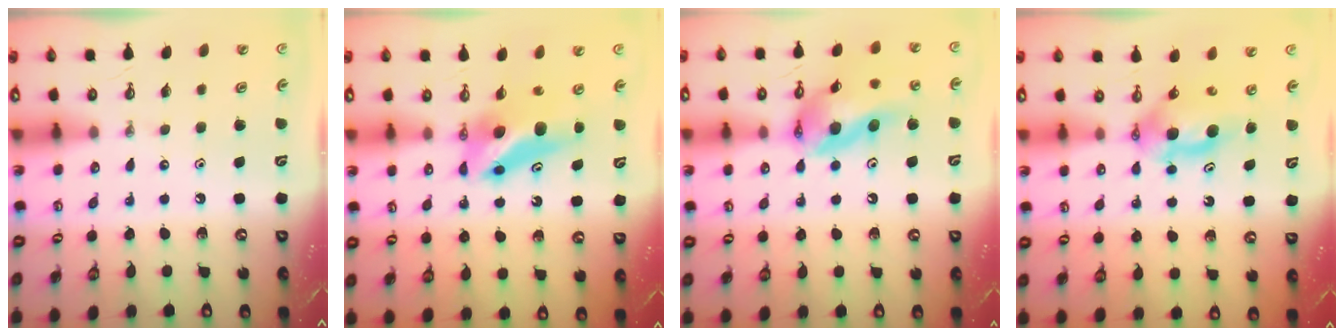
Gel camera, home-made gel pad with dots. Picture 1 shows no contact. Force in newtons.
{"total": 6.4, "press": 6.4, "slide": 0.8}
{"total": 15.9, "press": 15.8, "slide": 2.0}
{"total": 5.8, "press": 5.6, "slide": 1.5}